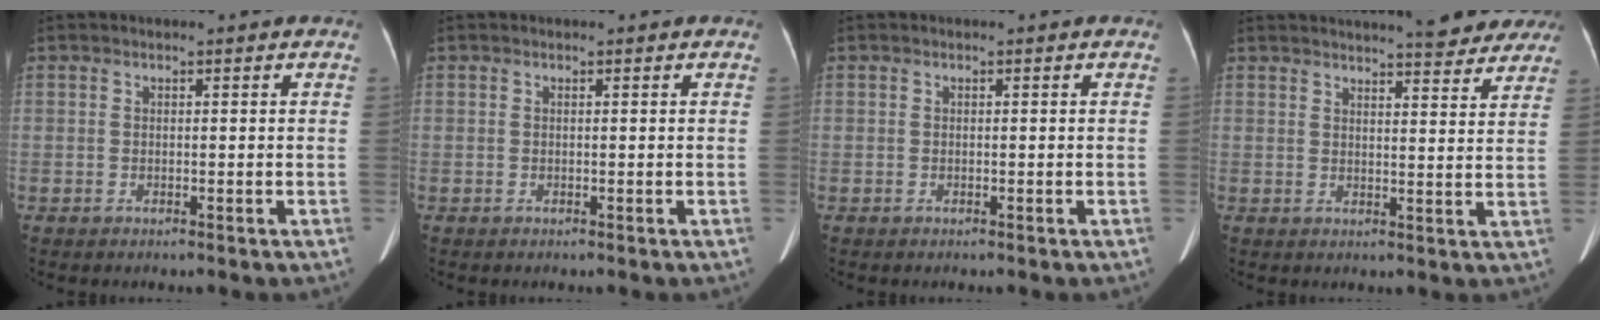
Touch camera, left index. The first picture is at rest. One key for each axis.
{"total": 0.0}
{"total": 0.0}
{"total": 12.0, "fx": 10.9, "fy": 1.9, "fz": 4.7, "tx": -0.047, "ty": -0.009, "tz": 0.115}